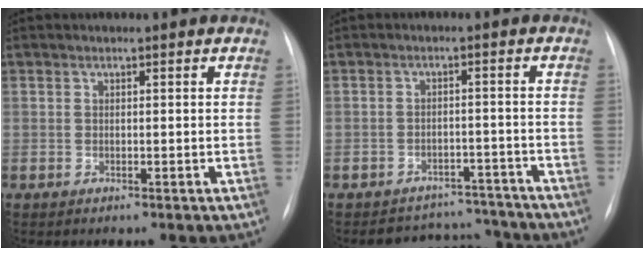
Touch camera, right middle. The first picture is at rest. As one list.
[{"total": 7.0, "force": [-6.5, 2.3, -1.0], "torque": [0.026, 0.029, -0.084]}]